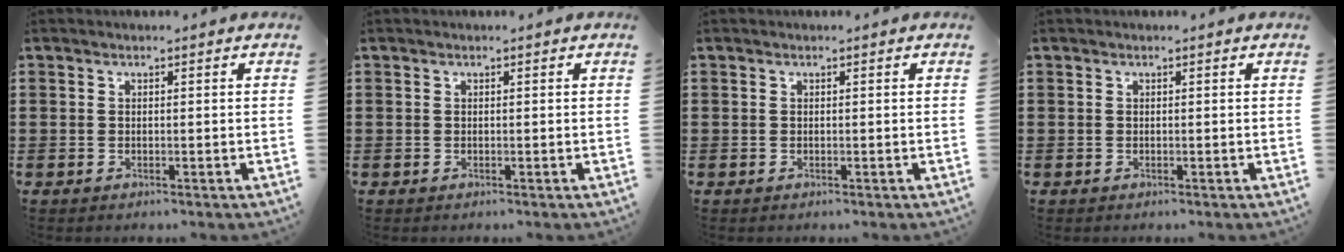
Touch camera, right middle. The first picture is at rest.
{"total": 0.0}
{"total": 0.0}
{"total": 0.0}